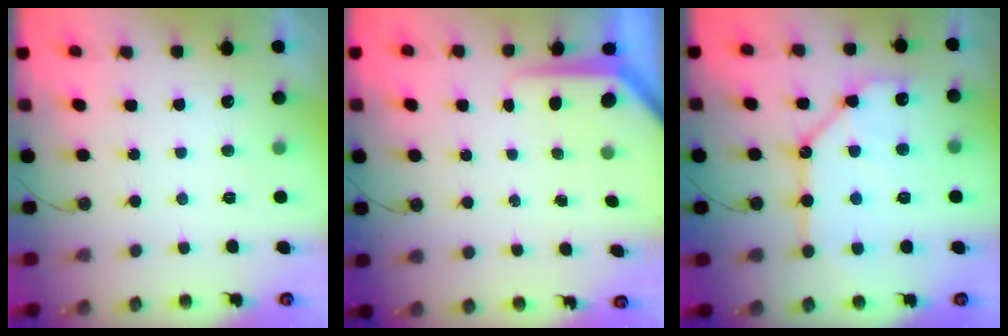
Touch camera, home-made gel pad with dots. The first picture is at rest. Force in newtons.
{"total": 5.7, "press": 5.6, "slide": 0.4}
{"total": 13.9, "press": 13.8, "slide": 1.5}